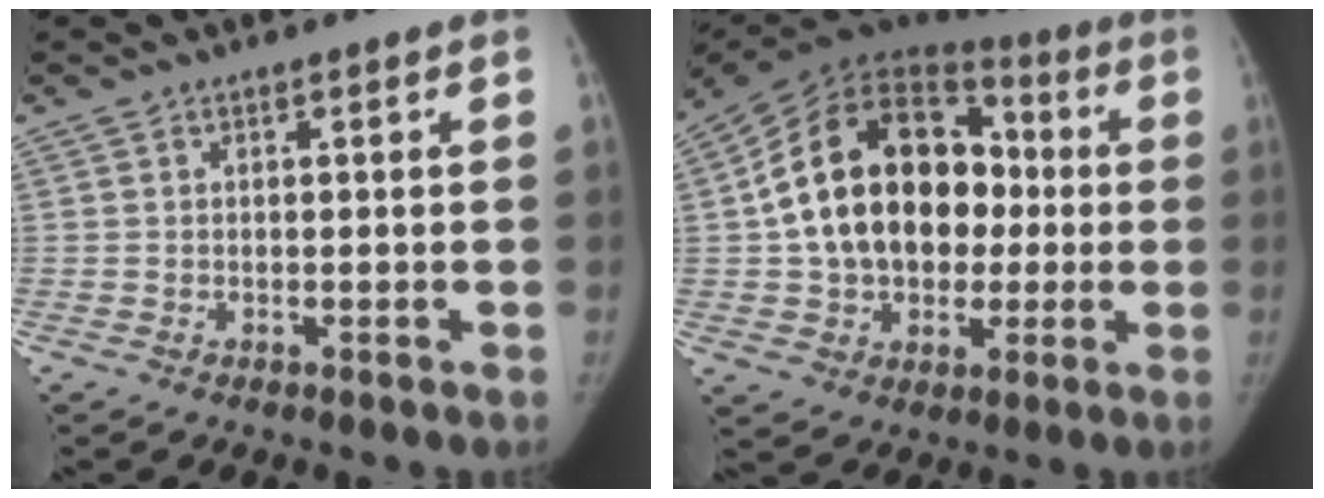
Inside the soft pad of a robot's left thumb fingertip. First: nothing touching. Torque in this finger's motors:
{"motor_torque": [0.56, 0.80, 0.51, 0.14, 0.48]}